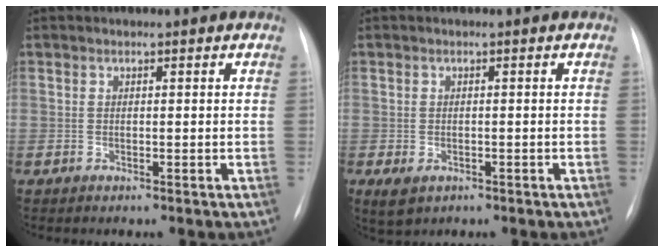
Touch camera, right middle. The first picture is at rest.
{"total": 3.0, "force": [-1.4, 2.0, 1.7], "torque": [-0.034, -0.007, -0.007]}